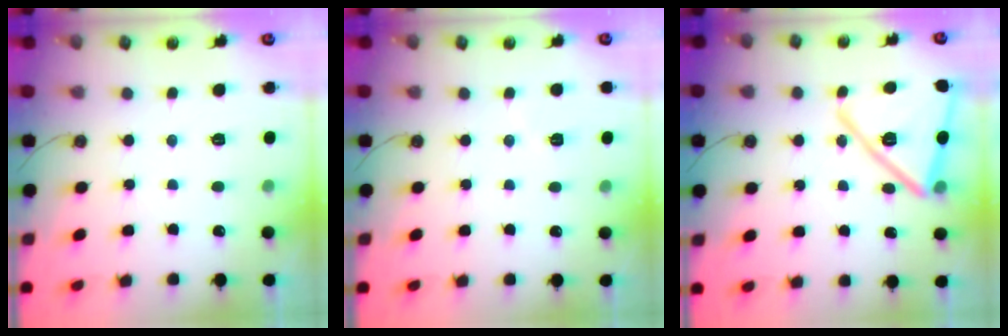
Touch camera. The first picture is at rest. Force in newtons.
{"total": 2.9, "press": 2.4, "slide": 1.7}
{"total": 19.0, "press": 18.9, "slide": 1.6}